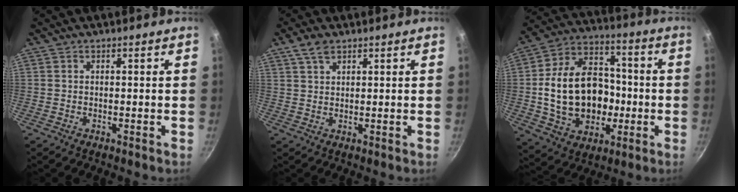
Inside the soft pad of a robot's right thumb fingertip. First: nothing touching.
{"total": 3.8, "force": [2.5, 1.9, 2.2], "torque": [-0.036, -0.005, 0.047]}
{"total": 21.5, "force": [-1.8, 15.8, 14.4], "torque": [-0.213, 0.040, -0.024]}